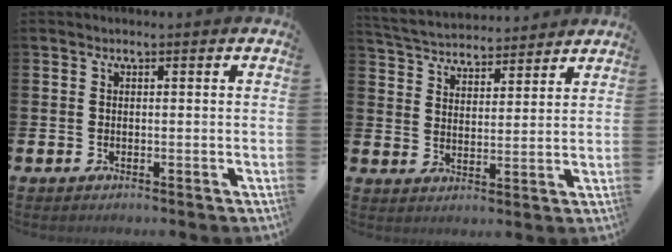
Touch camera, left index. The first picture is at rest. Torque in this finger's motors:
{"motor_torque": [-0.73, -1.41, -0.14, 0.11]}